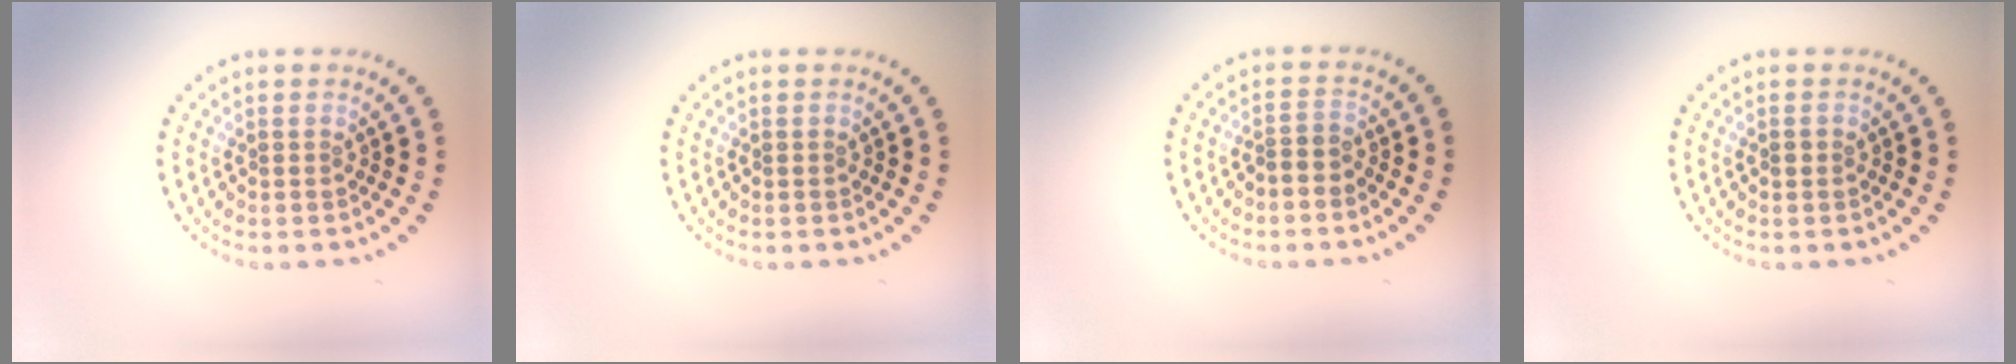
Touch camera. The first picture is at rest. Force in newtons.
{"total": 0.0}
{"total": 1.1, "press": 0.8, "slide": 0.7}
{"total": 0.8, "press": 0.8, "slide": 0.1}